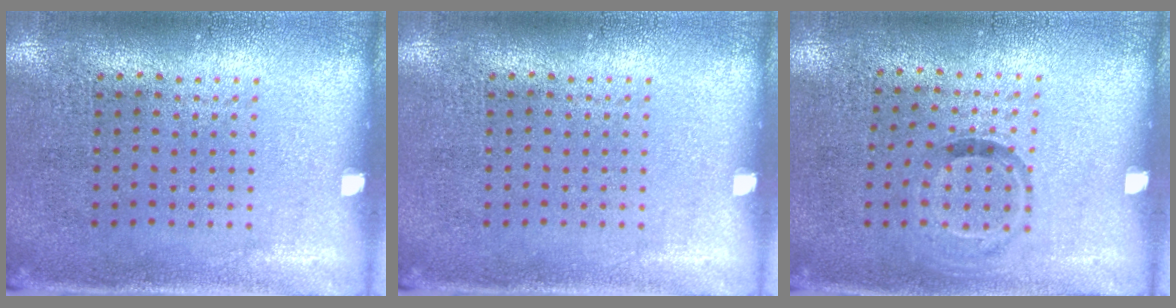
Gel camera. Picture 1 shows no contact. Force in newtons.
{"total": 0.0}
{"total": 0.9, "press": 0.6, "slide": 0.7}